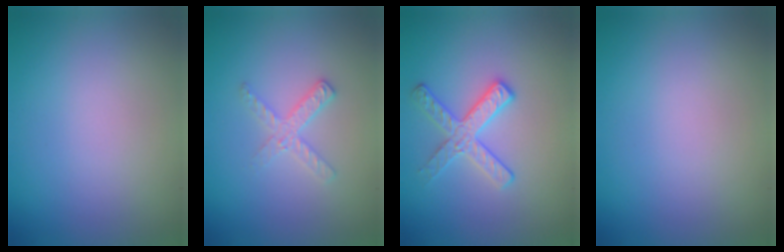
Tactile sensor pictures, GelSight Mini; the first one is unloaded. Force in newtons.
{"total": 2.0, "press": 2.0, "slide": 0.2}
{"total": 2.8, "press": 2.7, "slide": 0.5}
{"total": 0.0}